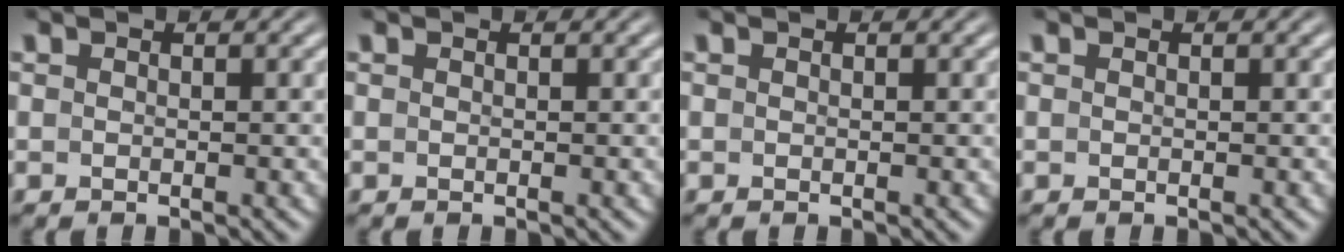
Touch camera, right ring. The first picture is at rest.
{"total": 0.0}
{"total": 0.0}
{"total": 0.0}